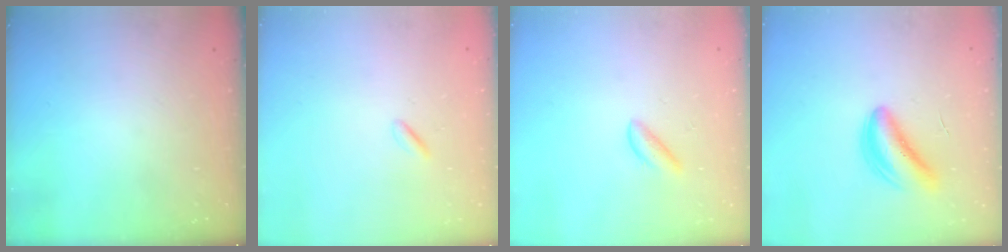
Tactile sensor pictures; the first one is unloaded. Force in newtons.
{"total": 0.9, "press": 0.8, "slide": 0.4}
{"total": 2.7, "press": 2.7, "slide": 0.3}
{"total": 4.7, "press": 4.5, "slide": 1.3}